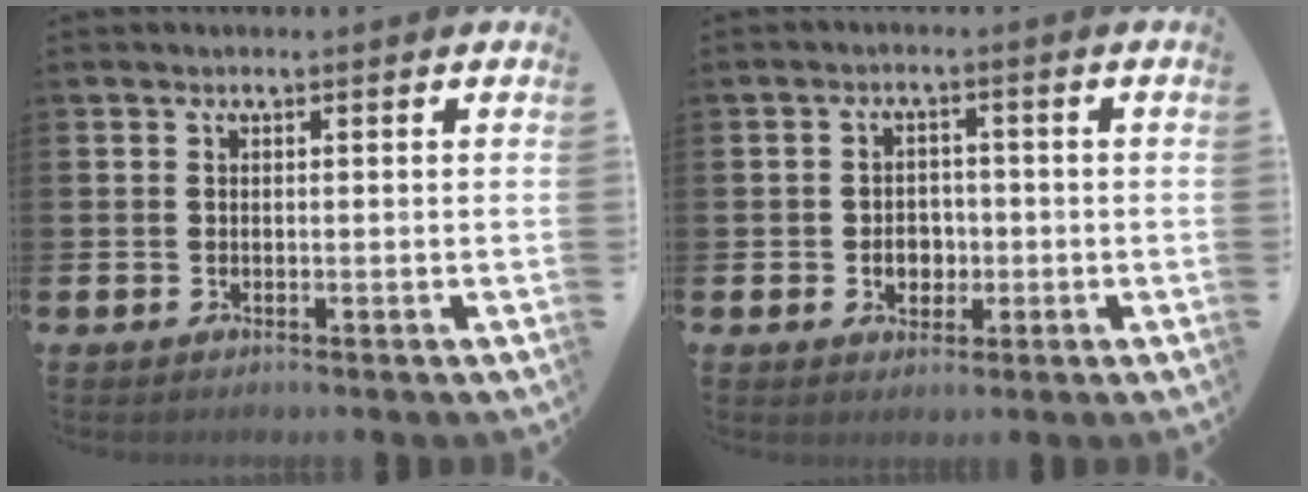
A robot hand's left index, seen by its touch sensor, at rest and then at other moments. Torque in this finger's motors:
{"motor_torque": [0.67, 0.18, 0.10, 0.06]}